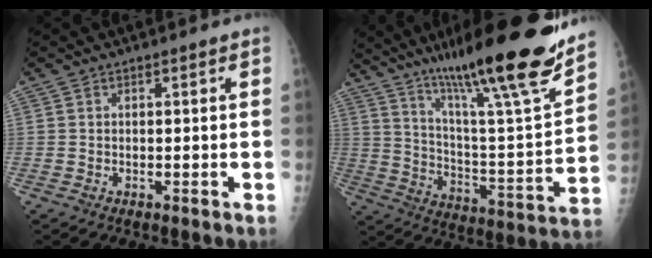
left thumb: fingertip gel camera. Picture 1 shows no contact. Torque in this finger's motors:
{"motor_torque": [1.86, -0.59, 1.38, -1.39, 0.41]}